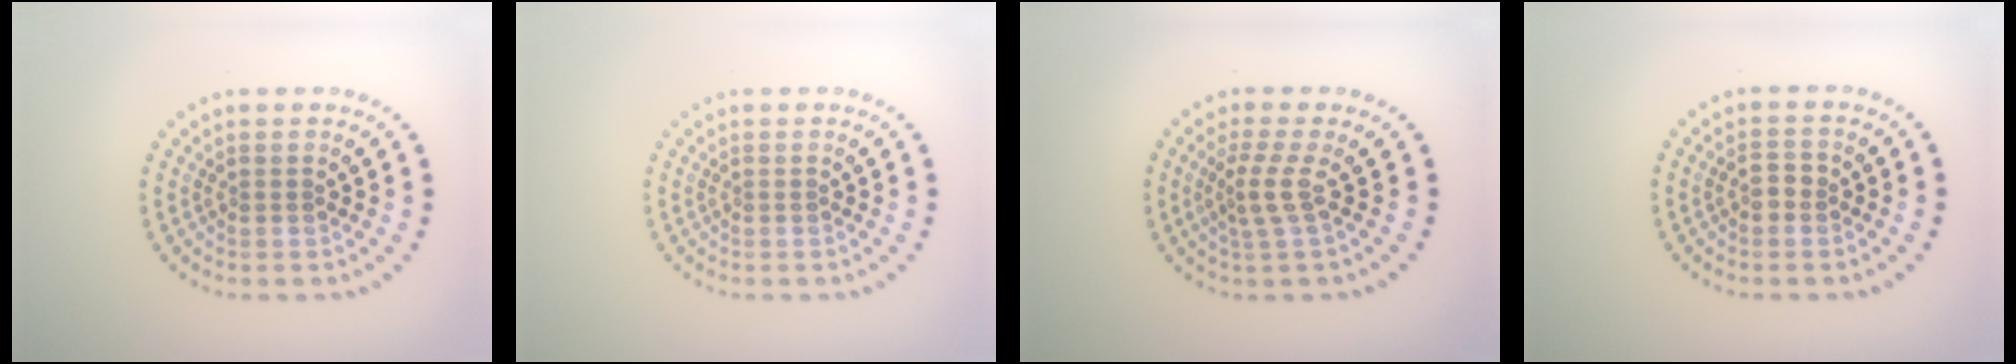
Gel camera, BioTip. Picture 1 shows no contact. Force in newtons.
{"total": 0.0}
{"total": 2.3, "press": 1.6, "slide": 1.7}
{"total": 1.4, "press": 1.4, "slide": 0.2}